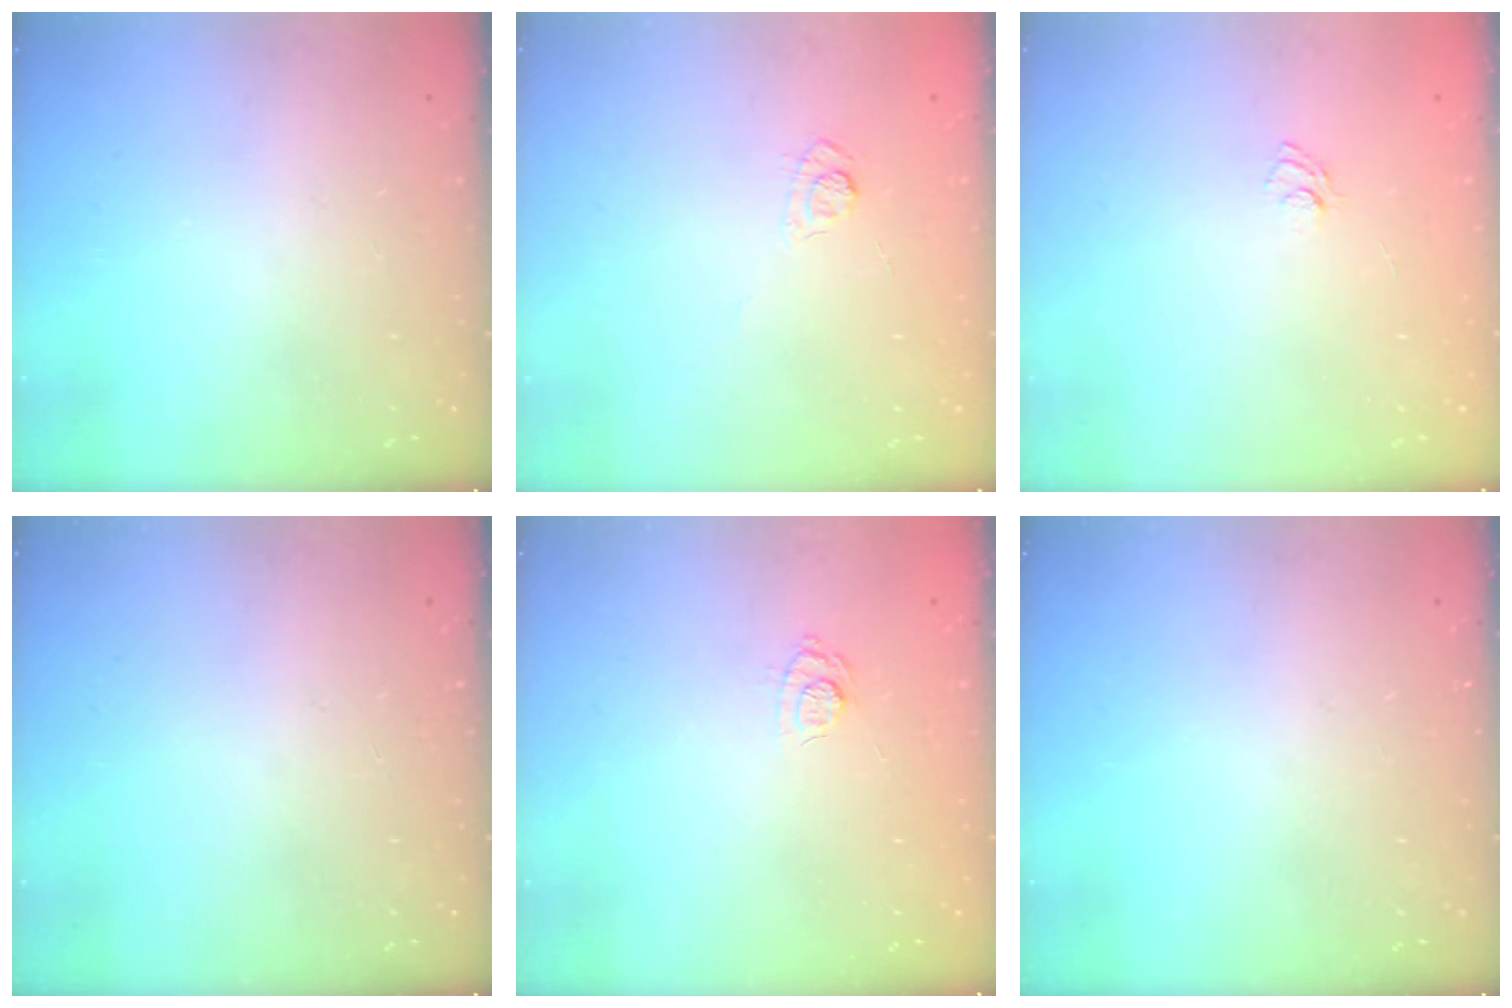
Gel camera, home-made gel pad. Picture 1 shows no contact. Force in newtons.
{"total": 4.0, "press": 3.7, "slide": 1.5}
{"total": 3.7, "press": 3.5, "slide": 1.3}
{"total": 0.0}
{"total": 8.1, "press": 7.9, "slide": 1.4}
{"total": 0.0}